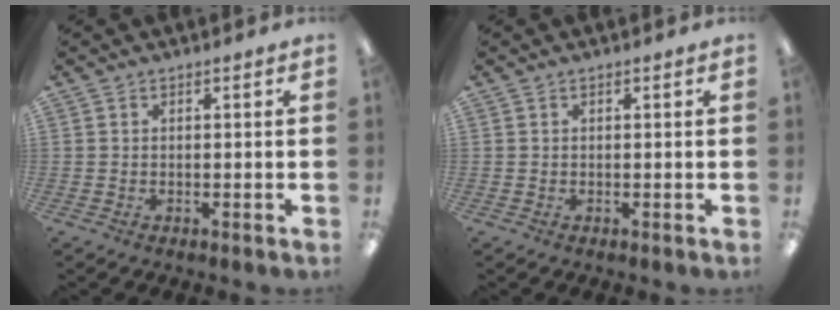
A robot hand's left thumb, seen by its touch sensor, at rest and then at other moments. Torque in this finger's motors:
{"motor_torque": [-0.01, 0.01, 0.00, 0.00, 0.00]}